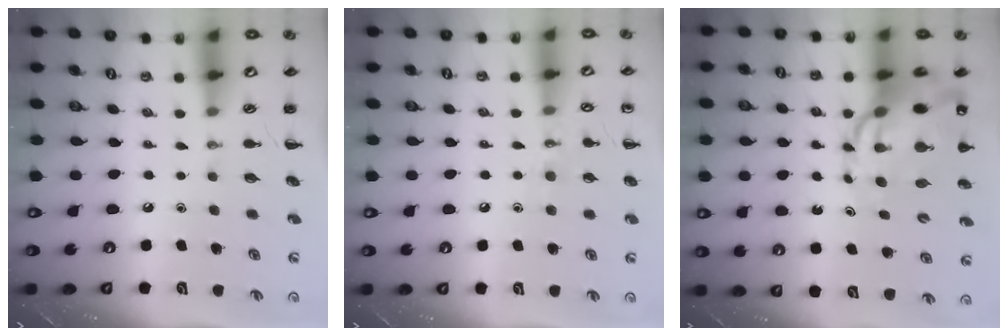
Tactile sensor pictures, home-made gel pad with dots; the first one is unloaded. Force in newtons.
{"total": 6.9, "press": 6.7, "slide": 1.7}
{"total": 16.1, "press": 15.4, "slide": 4.6}